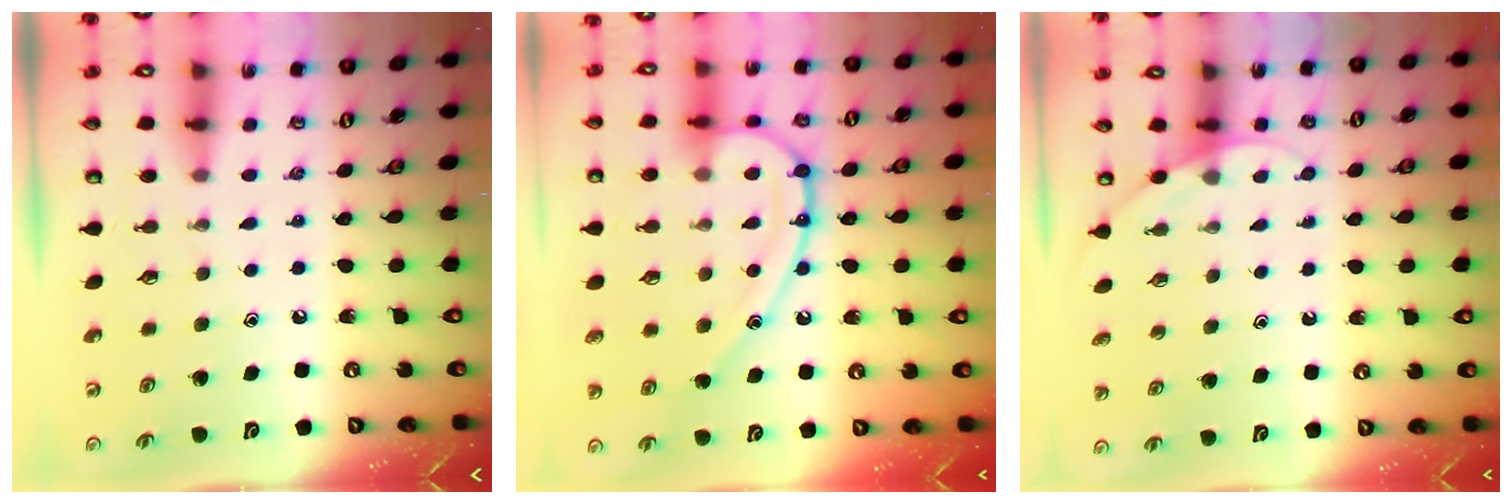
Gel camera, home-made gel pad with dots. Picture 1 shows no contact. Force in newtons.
{"total": 15.7, "press": 15.7, "slide": 1.4}
{"total": 4.6, "press": 4.5, "slide": 0.4}